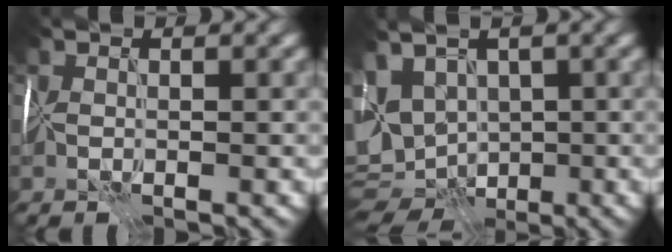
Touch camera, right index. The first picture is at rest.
{"total": 9.6, "force": [-0.3, 6.9, 6.7], "torque": [-0.130, -0.007, 0.003]}